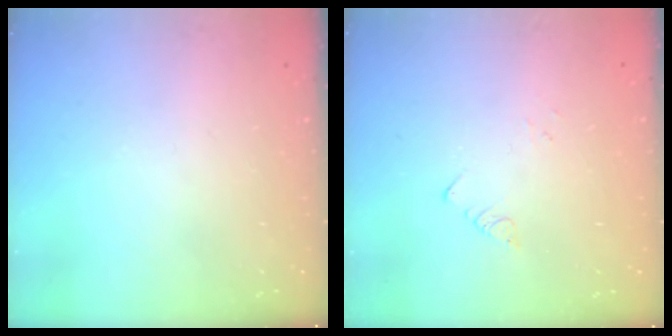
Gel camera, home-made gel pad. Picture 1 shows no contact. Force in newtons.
{"total": 1.3, "press": 1.2, "slide": 0.1}